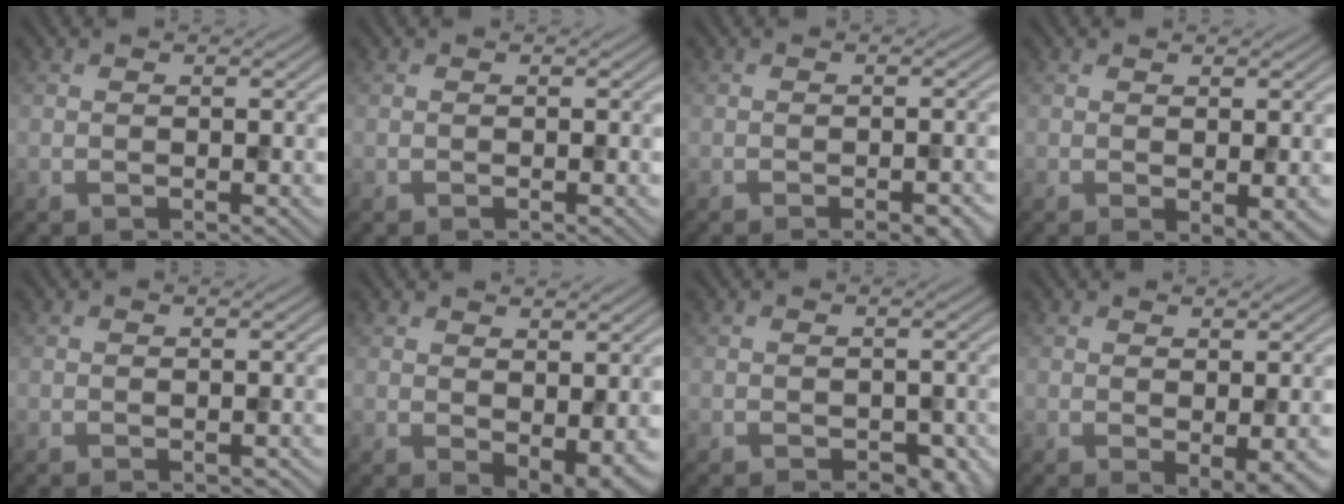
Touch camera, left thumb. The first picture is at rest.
{"total": 0.0}
{"total": 4.2, "force": [-2.4, 1.2, 3.2], "torque": [-0.033, 0.004, -0.021]}
{"total": 2.4, "force": [-0.4, 0.8, 2.2], "torque": [-0.035, -0.008, -0.004]}
{"total": 1.0, "force": [-0.7, 0.2, 0.7], "torque": [-0.008, 0.000, -0.006]}
{"total": 4.4, "force": [-0.5, 2.3, 3.7], "torque": [-0.054, -0.012, 0.002]}
{"total": 4.1, "force": [-2.8, 2.1, 2.2], "torque": [-0.034, -0.008, -0.025]}
{"total": 3.5, "force": [-0.8, 1.0, 3.3], "torque": [-0.051, -0.009, -0.007]}